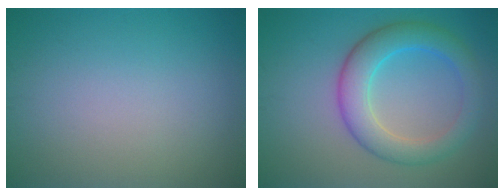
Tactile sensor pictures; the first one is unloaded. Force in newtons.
{"total": 5.5, "press": 5.5, "slide": 0.3}